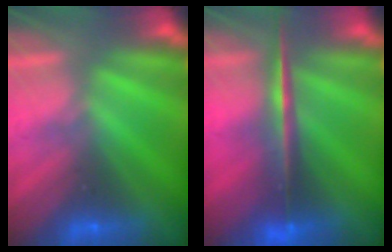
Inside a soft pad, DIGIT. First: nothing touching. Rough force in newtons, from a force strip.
{"total": 7.2}